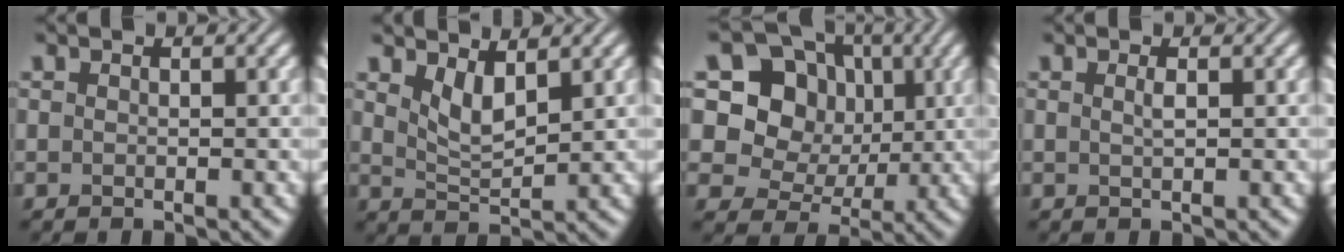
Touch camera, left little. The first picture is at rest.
{"total": 2.7, "force": [1.6, 0.9, 1.9], "torque": [-0.043, -0.012, 0.036]}
{"total": 10.6, "force": [3.1, 9.1, 4.5], "torque": [-0.098, 0.023, 0.050]}
{"total": 0.8, "force": [0.2, 0.2, 0.8], "torque": [-0.013, 0.004, 0.003]}